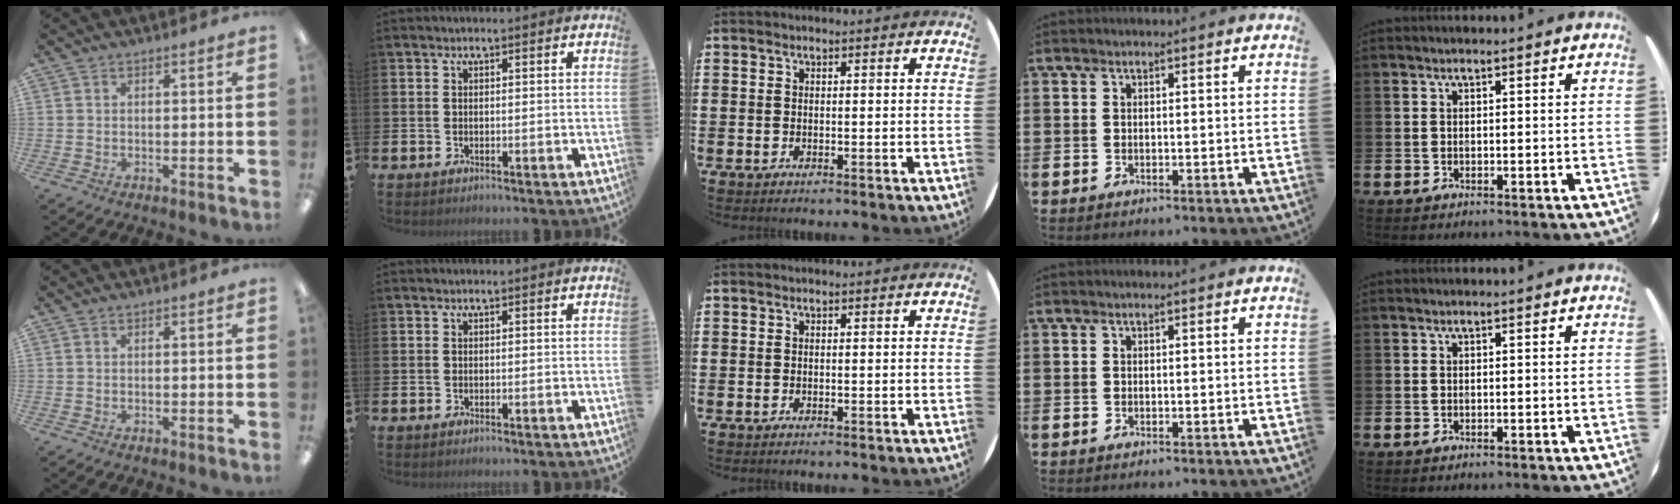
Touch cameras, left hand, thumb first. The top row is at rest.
{}